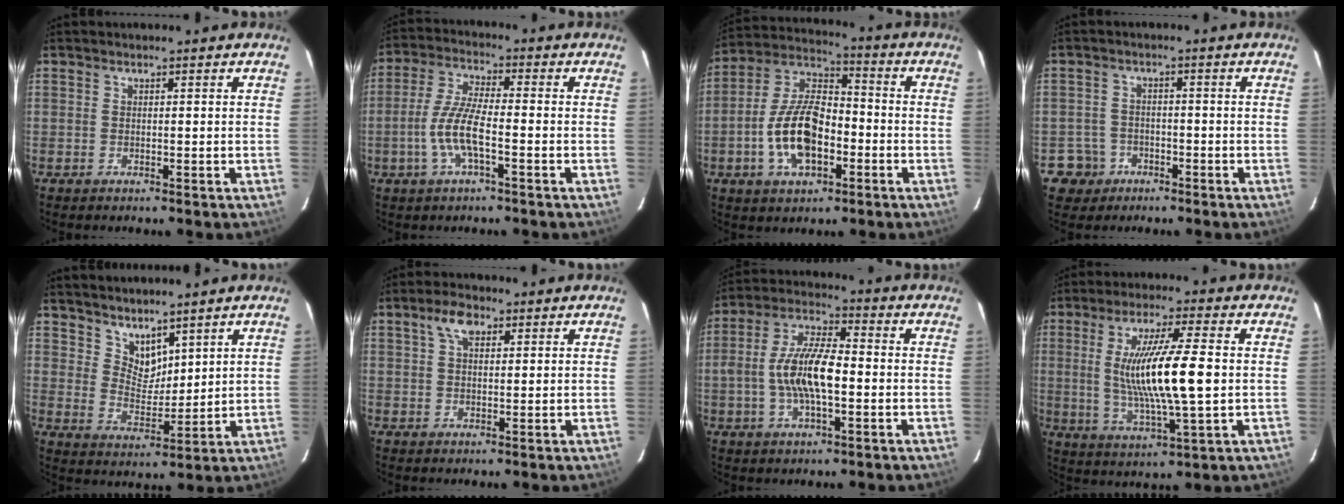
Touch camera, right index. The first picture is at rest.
{"total": 8.2, "force": [-2.7, 1.7, 7.6], "torque": [-0.161, 0.004, -0.053]}
{"total": 14.1, "force": [-4.2, 7.4, 11.3], "torque": [-0.226, 0.018, -0.071]}
{"total": 5.1, "force": [-2.5, 4.5, 0.0], "torque": [-0.015, 0.023, -0.041]}
{"total": 6.8, "force": [5.6, 3.3, 2.0], "torque": [-0.025, 0.002, 0.111]}
{"total": 4.2, "force": [2.3, 2.2, 2.7], "torque": [-0.049, 0.012, 0.041]}
{"total": 11.4, "force": [-1.7, 4.1, 10.5], "torque": [-0.212, 0.010, -0.030]}
{"total": 14.7, "force": [0.5, 1.6, 14.6], "torque": [-0.271, -0.013, 0.018]}